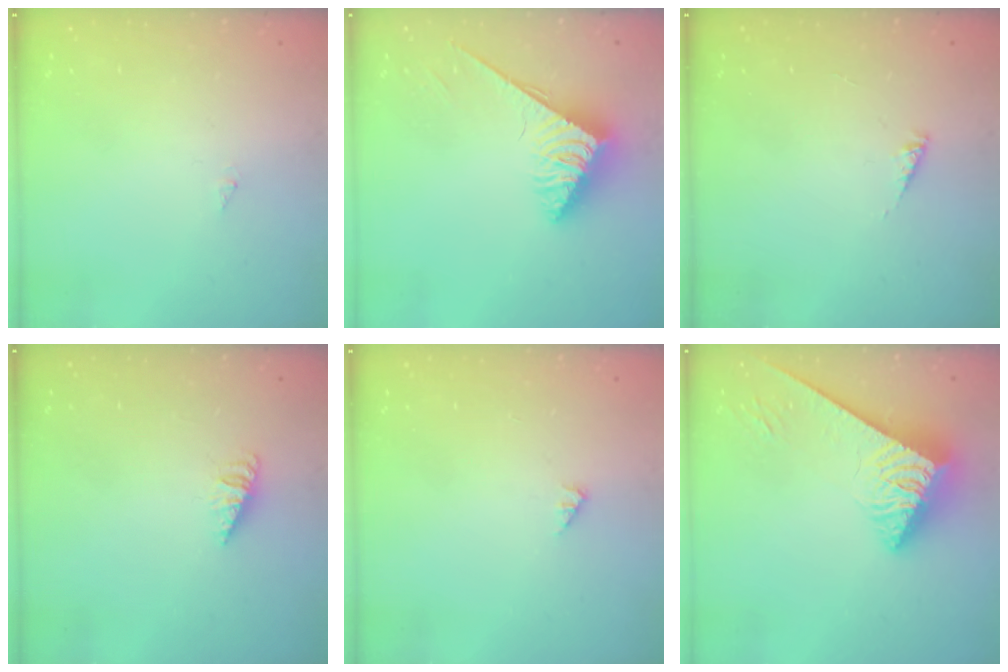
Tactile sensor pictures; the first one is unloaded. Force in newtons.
{"total": 3.8, "press": 3.7, "slide": 0.6}
{"total": 1.6, "press": 1.6, "slide": 0.3}
{"total": 1.8, "press": 1.8, "slide": 0.4}
{"total": 0.9, "press": 0.8, "slide": 0.2}
{"total": 4.4, "press": 4.3, "slide": 0.8}